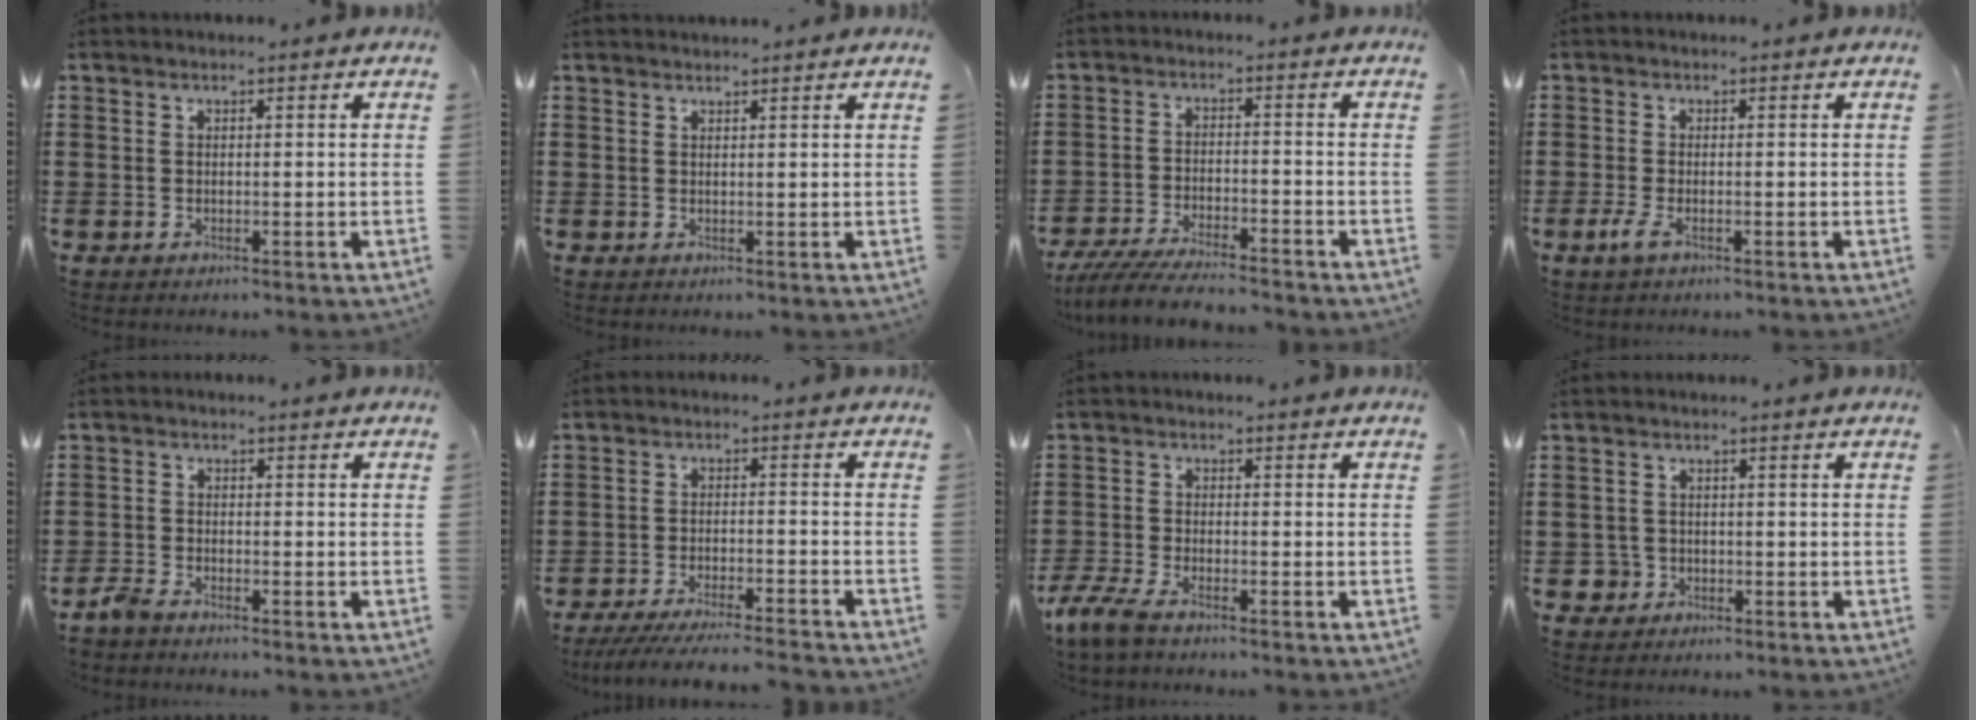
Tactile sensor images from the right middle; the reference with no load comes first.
{"total": 1.1, "force": [1.0, -0.2, 0.0], "torque": [-0.001, 0.000, 0.020]}
{"total": 6.0, "force": [-5.6, 0.5, 2.1], "torque": [-0.050, -0.008, -0.109]}
{"total": 2.2, "force": [-0.9, 0.7, 1.9], "torque": [-0.054, -0.010, -0.023]}
{"total": 2.3, "force": [-2.0, 0.5, 1.0], "torque": [-0.033, 0.000, -0.045]}
{"total": 5.1, "force": [-4.7, 0.0, 1.9], "torque": [-0.042, -0.015, -0.094]}
{"total": 4.2, "force": [-3.3, 0.8, 2.4], "torque": [-0.075, -0.013, -0.074]}
{"total": 1.9, "force": [-0.7, 1.7, 0.3], "torque": [-0.019, 0.000, -0.020]}